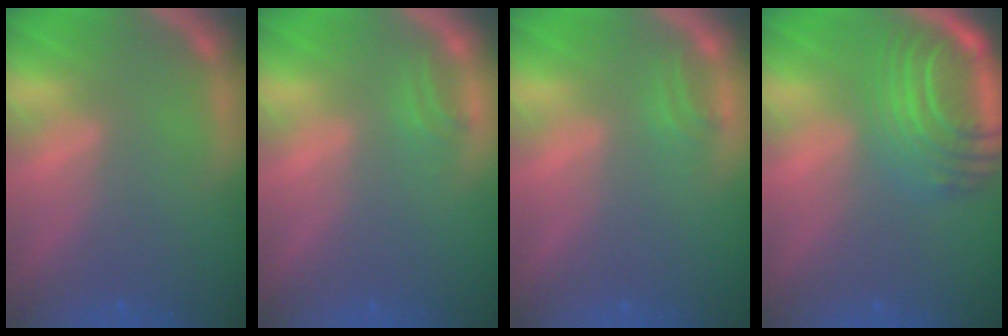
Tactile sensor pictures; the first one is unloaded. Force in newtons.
{"total": 0.9}
{"total": 0.9}
{"total": 8.5}